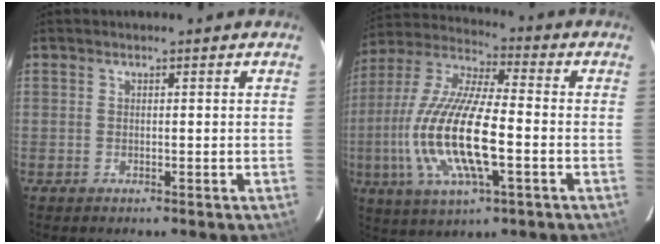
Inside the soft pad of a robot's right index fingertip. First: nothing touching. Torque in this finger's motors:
{"motor_torque": [1.42, -0.72, 1.05, 0.21]}